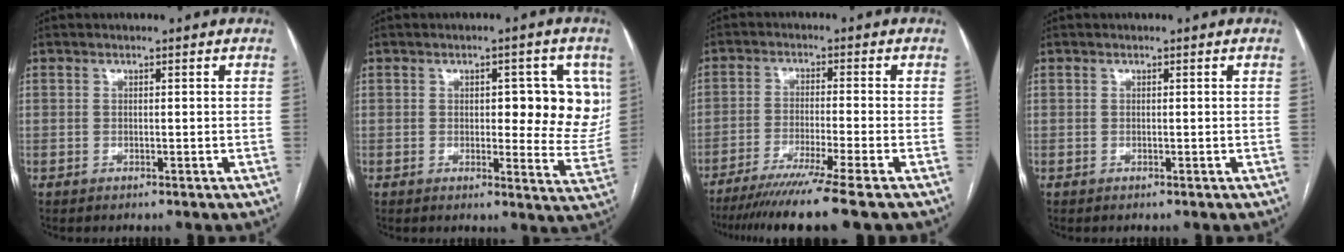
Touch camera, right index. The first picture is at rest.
{"total": 10.1, "force": [2.1, 4.1, 9.0], "torque": [-0.093, 0.002, 0.023]}
{"total": 12.6, "force": [-9.8, -2.3, 7.5], "torque": [-0.101, -0.038, -0.151]}
{"total": 0.0}